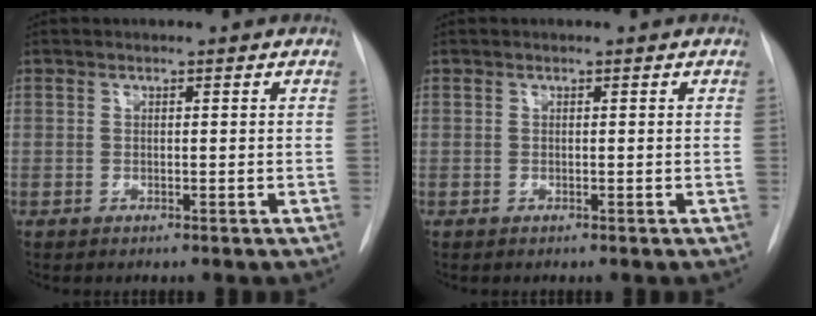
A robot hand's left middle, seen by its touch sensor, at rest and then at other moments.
{"total": 0.0}